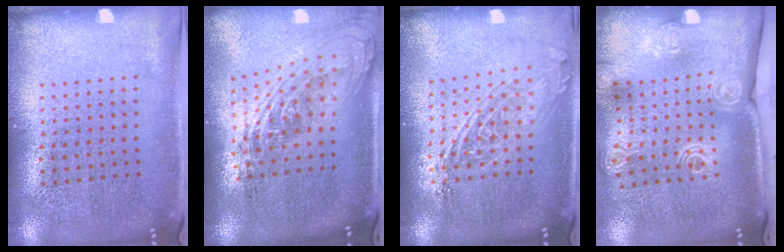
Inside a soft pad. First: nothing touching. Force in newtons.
{"total": 2.2, "press": 1.7, "slide": 1.5}
{"total": 1.6, "press": 1.3, "slide": 0.8}
{"total": 2.0, "press": 1.6, "slide": 1.3}